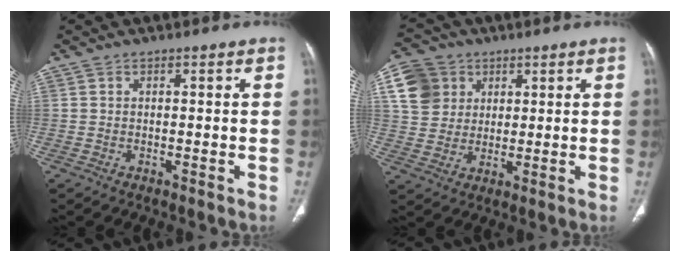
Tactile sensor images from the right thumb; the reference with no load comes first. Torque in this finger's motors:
{"motor_torque": [1.15, 1.12, 0.23, -0.14, 0.08]}